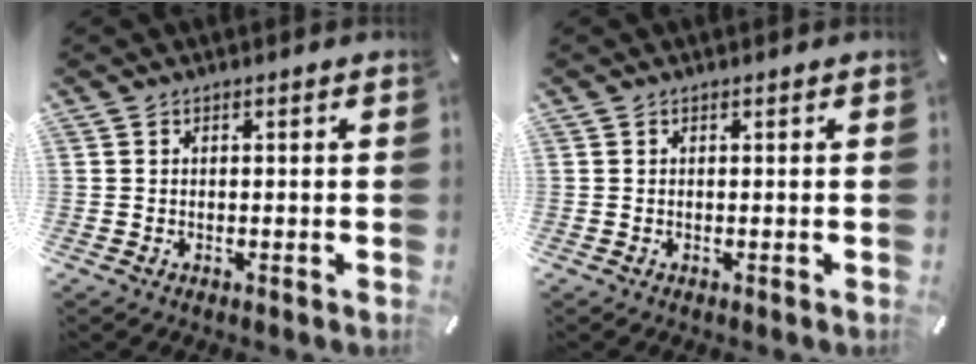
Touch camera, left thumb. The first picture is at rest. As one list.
[{"total": 0.0}]